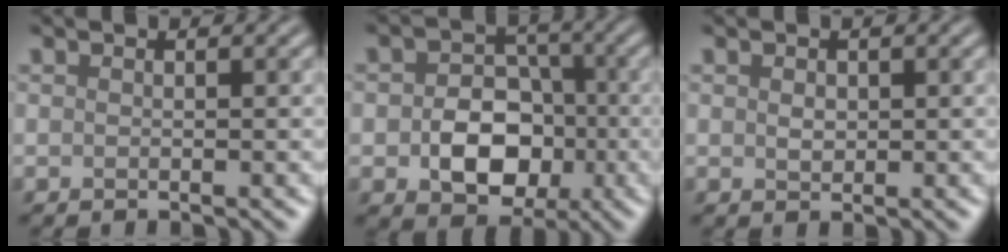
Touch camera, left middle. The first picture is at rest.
{"total": 6.7, "force": [-1.6, 5.1, 4.1], "torque": [-0.063, -0.010, -0.022]}
{"total": 1.1, "force": [0.2, 0.8, 0.7], "torque": [-0.014, -0.003, 0.006]}